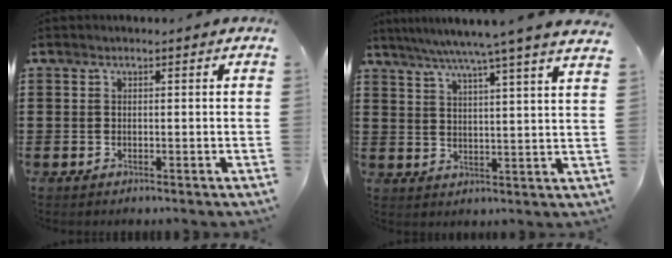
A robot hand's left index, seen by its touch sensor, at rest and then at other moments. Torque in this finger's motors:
{"motor_torque": [2.14, 0.00, 0.66, 0.19]}